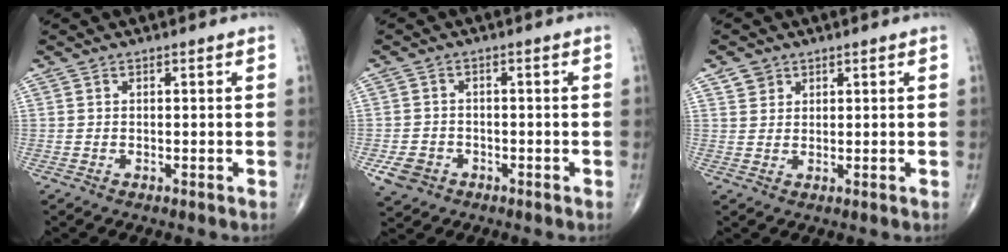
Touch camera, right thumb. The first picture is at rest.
{"total": 4.5, "force": [-2.0, 3.7, 1.6], "torque": [-0.026, 0.008, -0.030]}
{"total": 2.5, "force": [1.5, 1.9, 0.3], "torque": [0.011, -0.006, 0.020]}